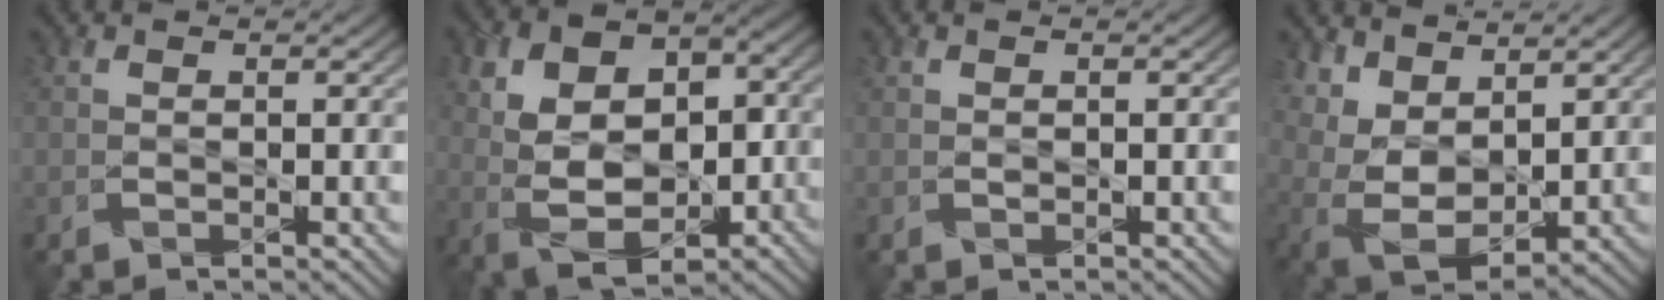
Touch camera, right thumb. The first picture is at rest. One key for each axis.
{"total": 10.1, "fx": 0.2, "fy": 6.5, "fz": 7.8, "tx": -0.159, "ty": 0.003, "tz": 0.010}
{"total": 0.0}
{"total": 8.7, "fx": 5.2, "fy": 4.3, "fz": 5.5, "tx": -0.138, "ty": 0.006, "tz": 0.096}